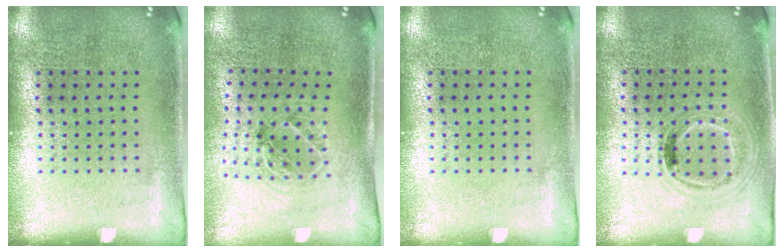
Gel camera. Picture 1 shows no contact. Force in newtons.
{"total": 1.1, "press": 1.1, "slide": 0.3}
{"total": 0.0}
{"total": 1.0, "press": 0.9, "slide": 0.4}